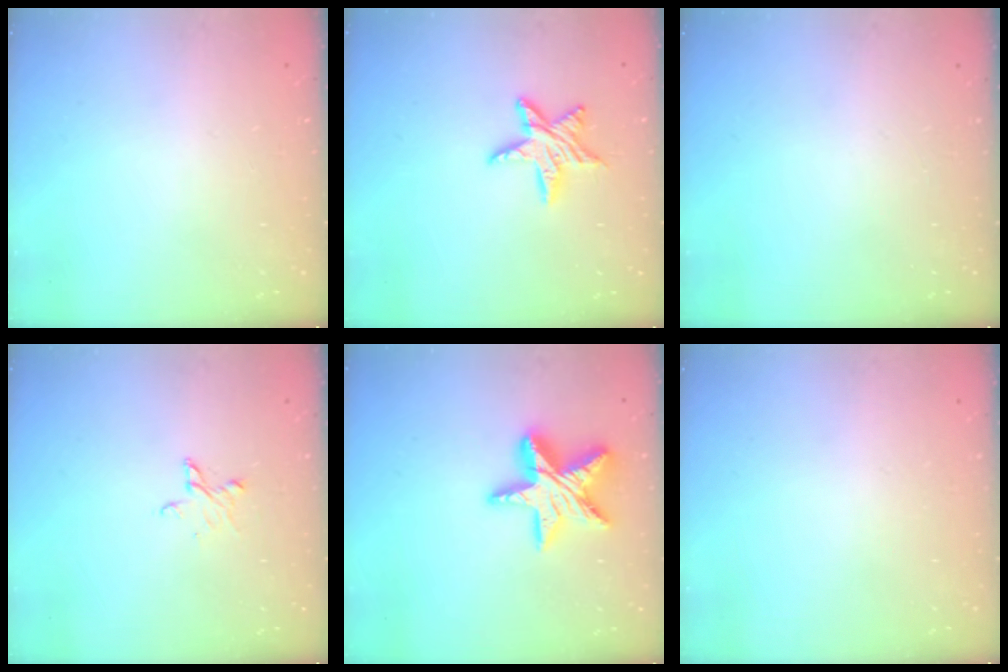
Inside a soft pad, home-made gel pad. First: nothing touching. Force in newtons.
{"total": 9.8, "press": 9.8, "slide": 0.6}
{"total": 0.0}
{"total": 5.1, "press": 5.1, "slide": 0.5}
{"total": 16.1, "press": 16.0, "slide": 1.3}
{"total": 0.0}